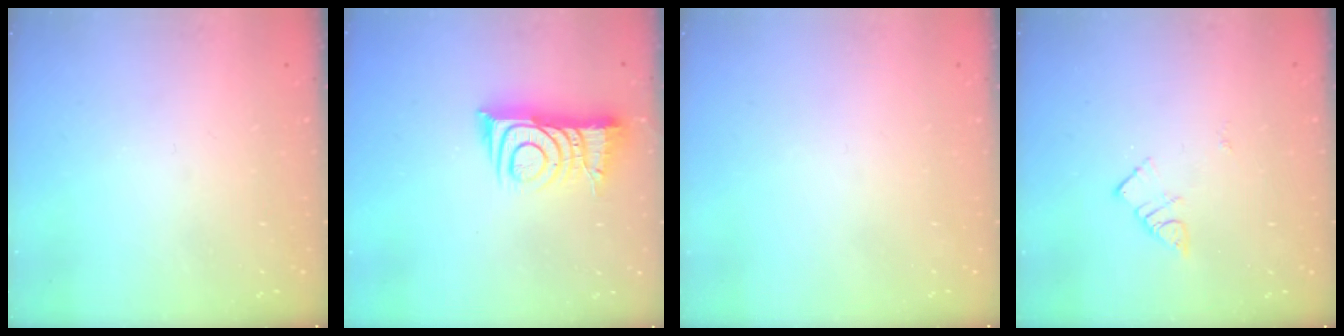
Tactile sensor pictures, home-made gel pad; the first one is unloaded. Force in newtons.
{"total": 10.1, "press": 10.1, "slide": 1.0}
{"total": 1.5, "press": 1.5, "slide": 0.1}
{"total": 4.4, "press": 4.4, "slide": 0.4}